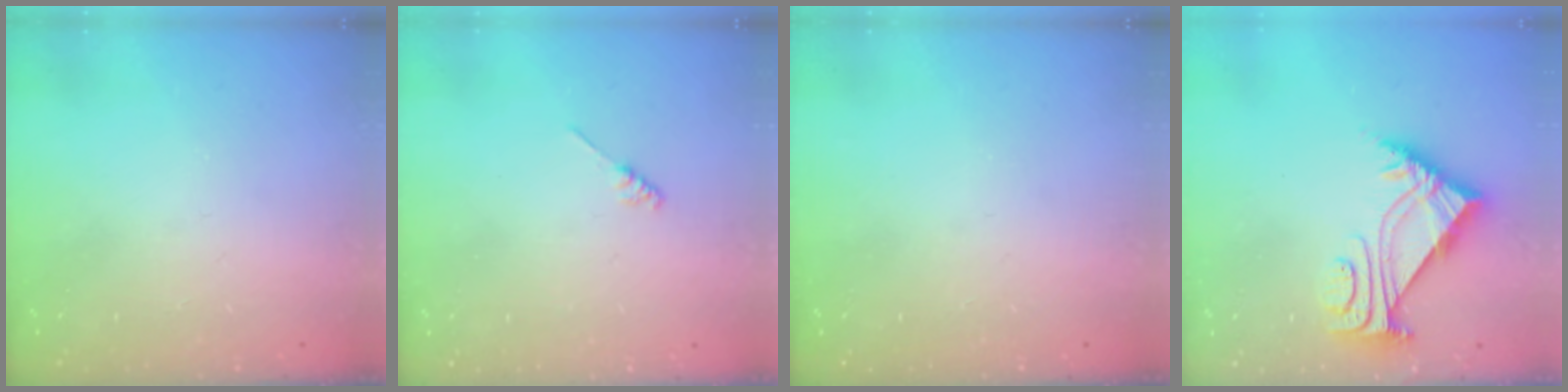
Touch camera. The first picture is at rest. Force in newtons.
{"total": 1.2, "press": 1.1, "slide": 0.3}
{"total": 0.0}
{"total": 5.7, "press": 5.6, "slide": 1.0}